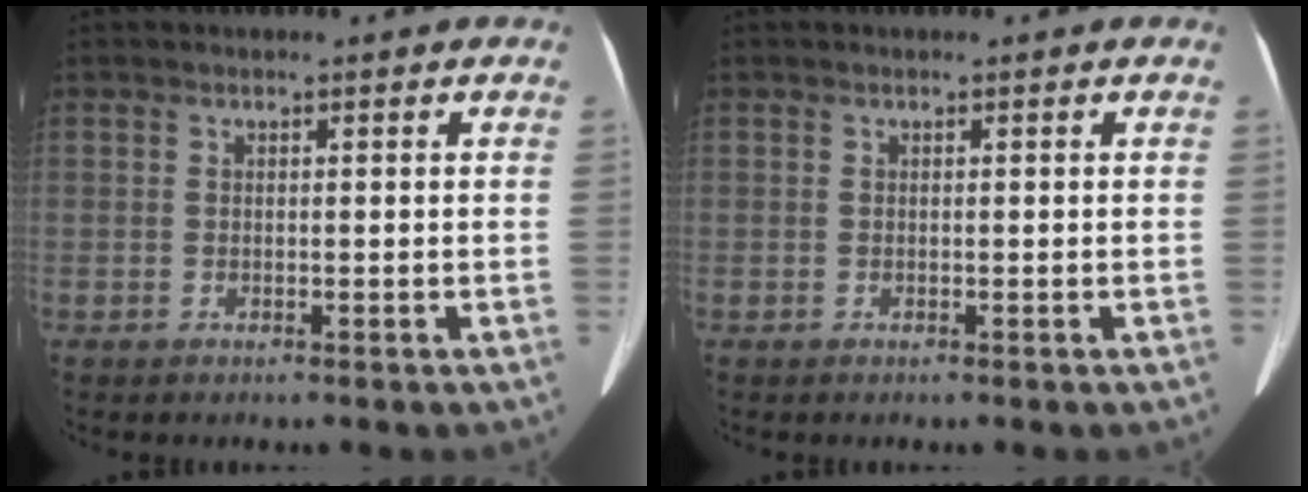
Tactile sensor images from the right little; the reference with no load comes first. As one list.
[{"total": 0.0}]